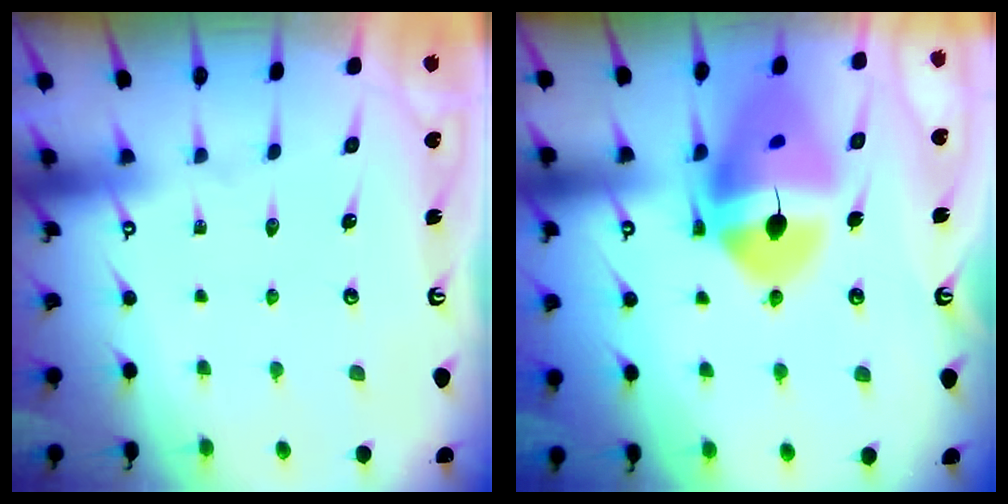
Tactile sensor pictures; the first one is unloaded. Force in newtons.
{"total": 17.9, "press": 17.8, "slide": 1.9}